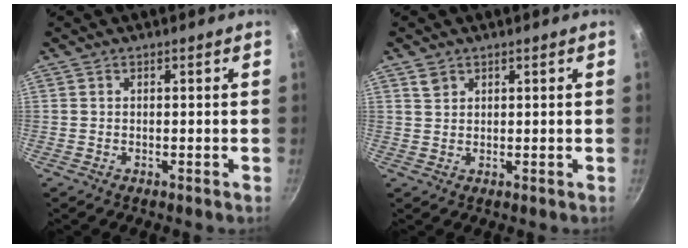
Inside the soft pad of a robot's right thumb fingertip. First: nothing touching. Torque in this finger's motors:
{"motor_torque": [-0.34, 0.27, -0.14, 0.00, -0.01]}